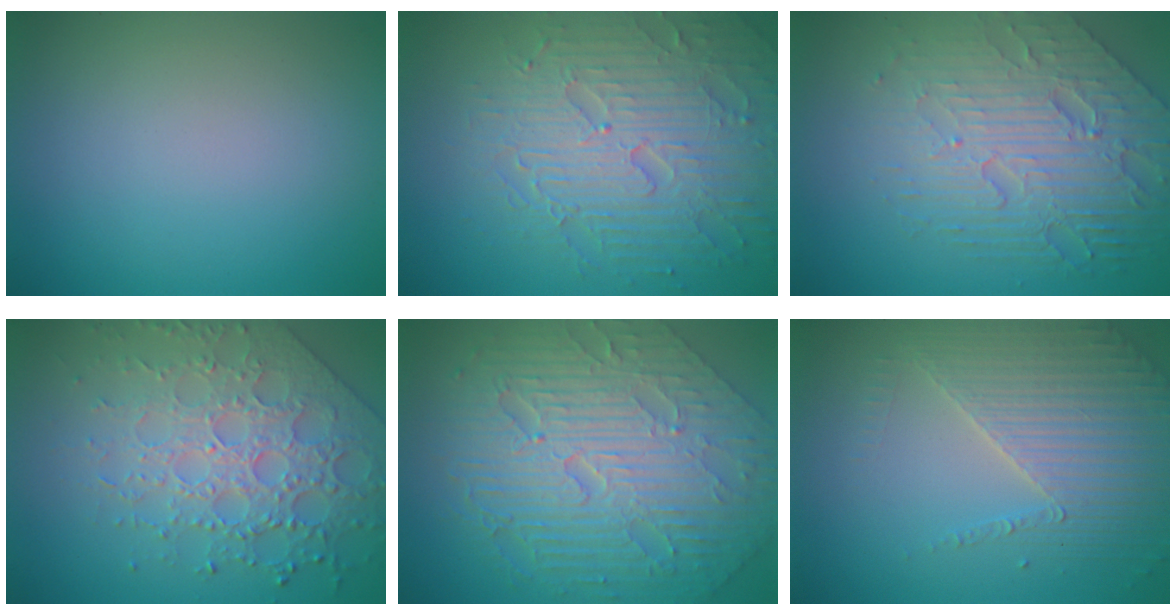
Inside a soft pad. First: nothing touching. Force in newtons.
{"total": 7.5, "press": 5.9, "slide": 4.6}
{"total": 7.6, "press": 5.3, "slide": 5.4}
{"total": 6.4, "press": 5.3, "slide": 3.6}
{"total": 11.3, "press": 7.6, "slide": 8.4}
{"total": 3.9, "press": 3.7, "slide": 1.3}